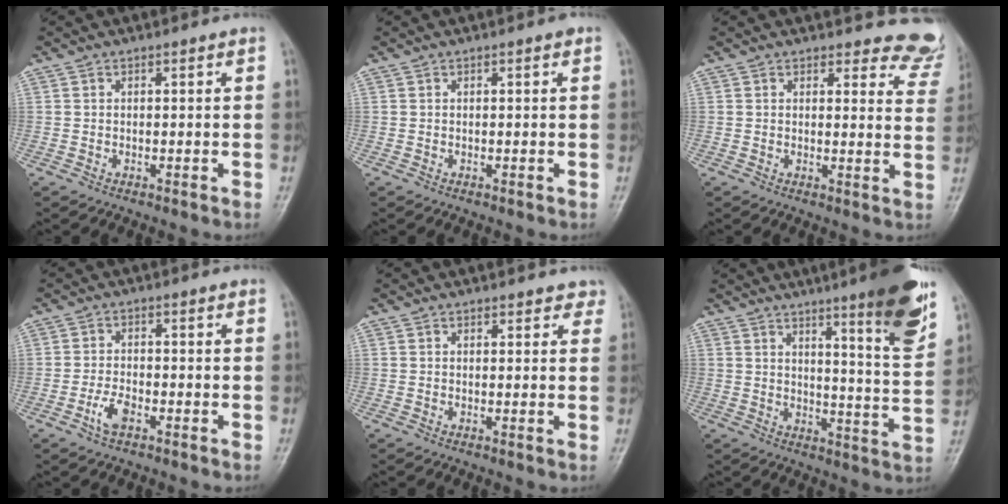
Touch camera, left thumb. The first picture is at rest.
{"total": 0.5, "force": [0.3, 0.1, 0.5], "torque": [-0.006, 0.001, 0.001]}
{"total": 10.1, "force": [9.6, 3.0, -0.1], "torque": [0.062, -0.079, 0.069]}
{"total": 3.6, "force": [-1.9, 1.7, 2.6], "torque": [-0.052, 0.011, -0.037]}
{"total": 2.6, "force": [2.2, 1.3, 0.6], "torque": [0.023, -0.006, 0.014]}
{"total": 14.9, "force": [8.8, 1.6, 11.9], "torque": [-0.144, -0.052, 0.125]}